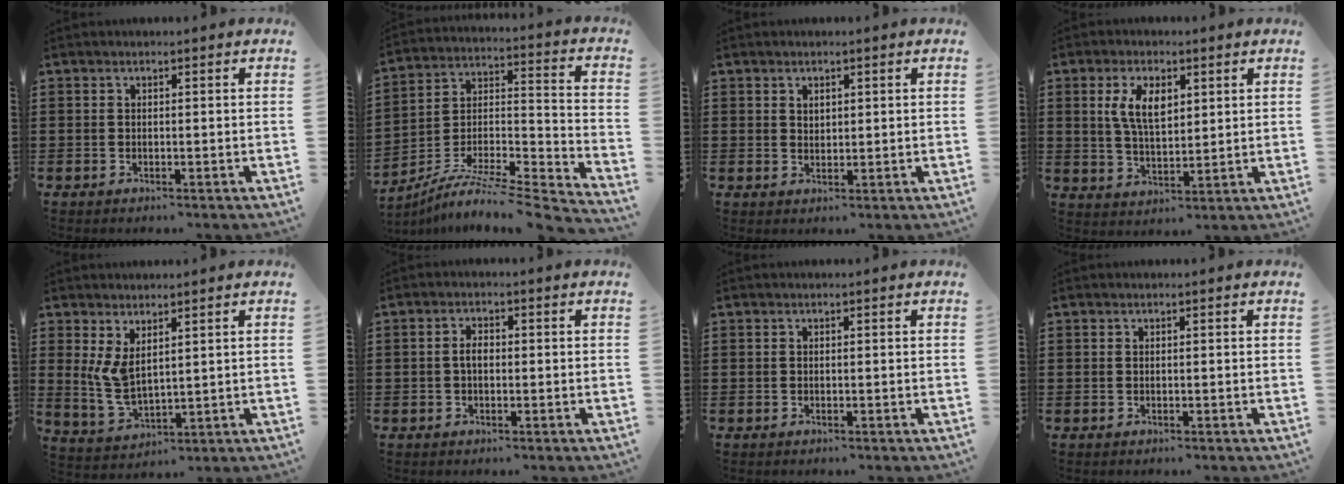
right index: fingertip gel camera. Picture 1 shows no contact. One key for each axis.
{"total": 7.1, "fx": -6.1, "fy": 1.0, "fz": 3.5, "tx": -0.063, "ty": -0.003, "tz": -0.124}
{"total": 1.4, "fx": 1.0, "fy": 0.8, "fz": 0.4, "tx": -0.010, "ty": 0.002, "tz": 0.020}
{"total": 6.1, "fx": 2.2, "fy": 3.0, "fz": 4.8, "tx": -0.105, "ty": 0.008, "tz": 0.038}
{"total": 5.2, "fx": 1.9, "fy": 2.4, "fz": 4.2, "tx": -0.104, "ty": -0.012, "tz": 0.031}
{"total": 2.1, "fx": -0.1, "fy": 1.0, "fz": 1.8, "tx": -0.035, "ty": 0.002, "tz": -0.003}
{"total": 0.0}
{"total": 0.0}